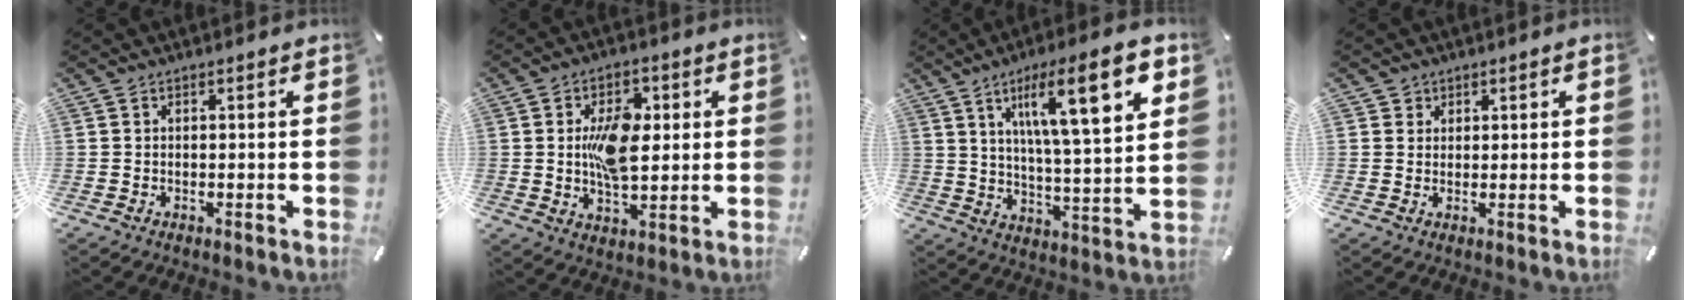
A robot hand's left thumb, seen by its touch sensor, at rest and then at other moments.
{"total": 12.0, "force": [1.3, 7.1, 9.7], "torque": [-0.177, 0.000, 0.015]}
{"total": 18.4, "force": [9.1, 4.3, 15.5], "torque": [-0.244, -0.033, 0.135]}
{"total": 1.8, "force": [0.9, 1.6, 0.2], "torque": [0.003, -0.001, 0.014]}